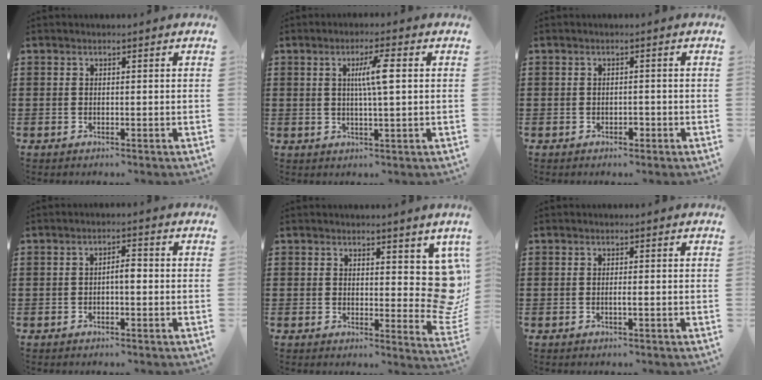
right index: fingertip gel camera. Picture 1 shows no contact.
{"total": 4.9, "force": [1.0, 0.9, 4.7], "torque": [-0.092, 0.008, 0.013]}
{"total": 1.1, "force": [-0.6, 0.6, 0.7], "torque": [-0.016, -0.002, -0.012]}
{"total": 2.2, "force": [-0.5, 0.7, 2.1], "torque": [-0.039, 0.005, -0.011]}
{"total": 7.6, "force": [3.2, 3.9, 5.6], "torque": [-0.055, -0.024, 0.057]}
{"total": 0.9, "force": [-0.3, -0.1, 0.8], "torque": [-0.015, -0.005, -0.005]}